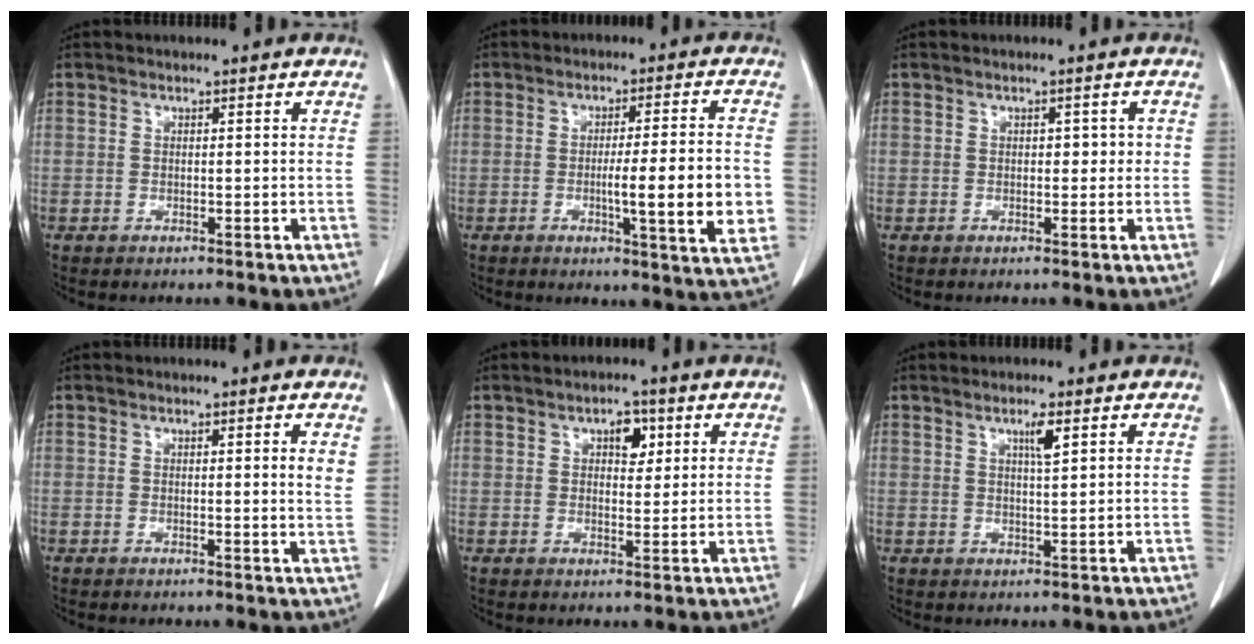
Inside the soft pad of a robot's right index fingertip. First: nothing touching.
{"total": 11.2, "force": [-1.8, 0.4, 11.1], "torque": [-0.156, -0.011, -0.027]}
{"total": 1.9, "force": [0.1, 1.3, 1.5], "torque": [-0.015, 0.010, 0.001]}
{"total": 2.0, "force": [0.9, -0.1, 1.8], "torque": [-0.024, -0.004, 0.009]}
{"total": 3.7, "force": [1.6, 1.9, 2.7], "torque": [-0.037, 0.005, 0.023]}
{"total": 2.8, "force": [1.4, 0.1, 2.4], "torque": [-0.043, -0.003, 0.024]}